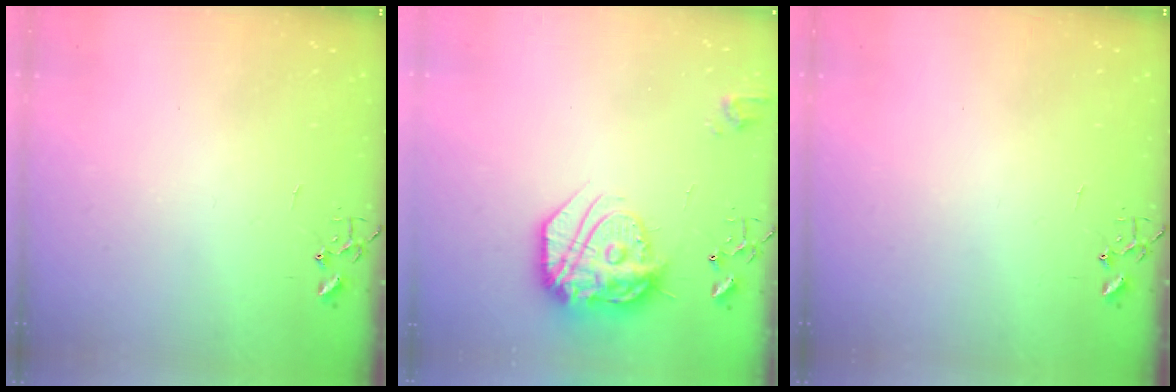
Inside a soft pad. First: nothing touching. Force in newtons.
{"total": 21.8, "press": 21.8, "slide": 1.8}
{"total": 0.0}